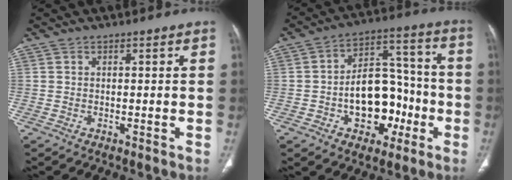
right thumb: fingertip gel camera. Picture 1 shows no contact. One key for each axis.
{"total": 15.6, "fx": -4.3, "fy": 10.5, "fz": 10.7, "tx": -0.110, "ty": 0.055, "tz": -0.061}